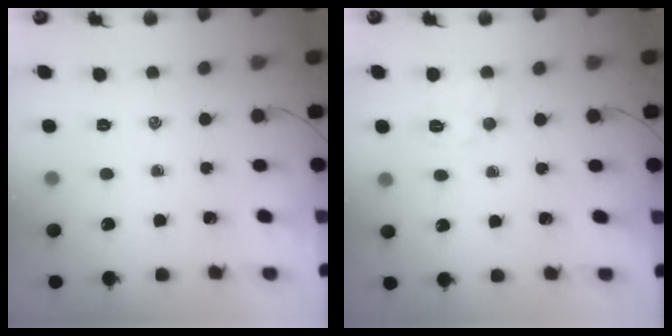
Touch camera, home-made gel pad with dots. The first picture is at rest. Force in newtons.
{"total": 6.9, "press": 6.9, "slide": 1.0}